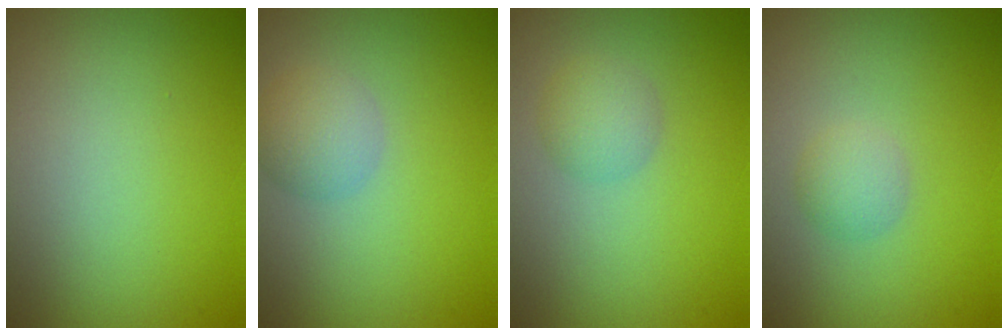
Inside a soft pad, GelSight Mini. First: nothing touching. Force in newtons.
{"total": 2.6, "press": 2.6, "slide": 0.1}
{"total": 2.1, "press": 2.1, "slide": 0.1}
{"total": 1.7, "press": 1.7, "slide": 0.1}